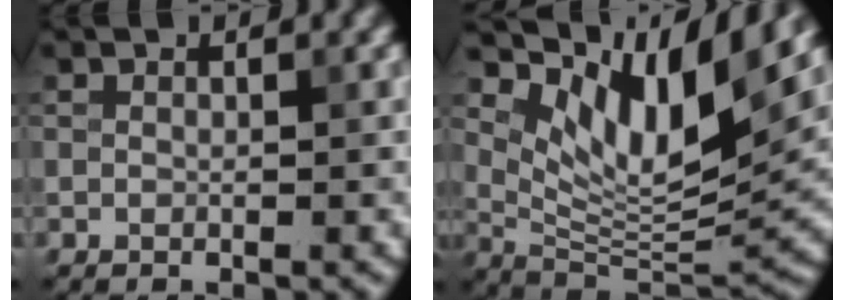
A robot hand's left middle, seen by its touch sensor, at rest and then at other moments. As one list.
[{"total": 10.1, "force": [5.6, 3.4, 7.7], "torque": [-0.127, -0.012, 0.112]}]